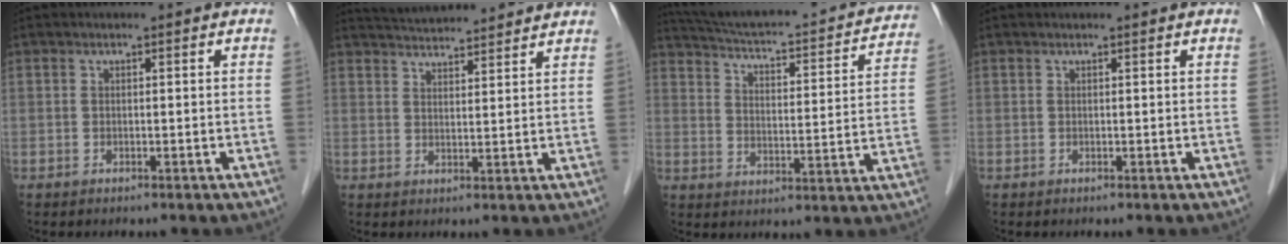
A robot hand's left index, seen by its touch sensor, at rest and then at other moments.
{"total": 10.8, "force": [10.3, 0.7, 3.0], "torque": [-0.055, 0.026, 0.147]}
{"total": 24.4, "force": [21.7, 4.7, 10.0], "torque": [-0.159, -0.011, 0.275]}
{"total": 1.4, "force": [1.4, 0.1, 0.4], "torque": [-0.010, 0.015, 0.016]}